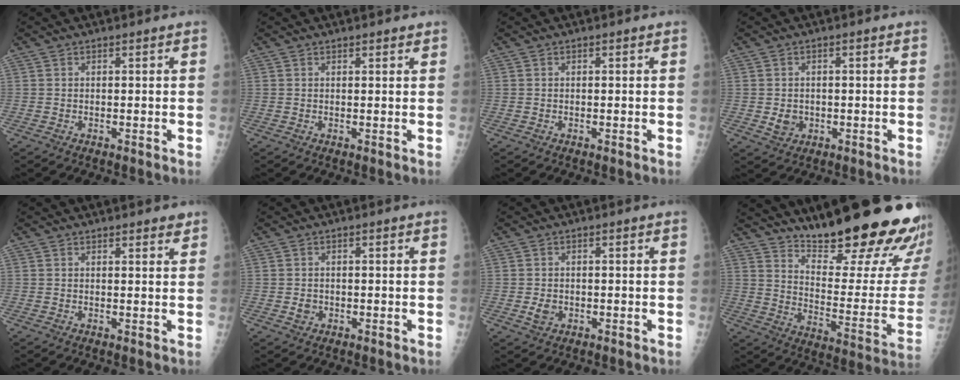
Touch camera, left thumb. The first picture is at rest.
{"total": 1.1, "force": [0.9, 0.4, 0.5], "torque": [-0.004, -0.004, 0.010]}
{"total": 0.0}
{"total": 3.3, "force": [-0.5, 2.8, 1.6], "torque": [-0.016, 0.001, -0.002]}
{"total": 2.3, "force": [1.9, 0.8, 1.1], "torque": [0.000, -0.007, 0.020]}
{"total": 1.9, "force": [-0.4, 1.7, 0.8], "torque": [-0.004, 0.003, -0.006]}
{"total": 2.6, "force": [-0.6, 2.1, 1.5], "torque": [-0.020, 0.001, -0.008]}
{"total": 28.9, "force": [22.0, 5.9, 17.8], "torque": [-0.226, -0.154, 0.305]}